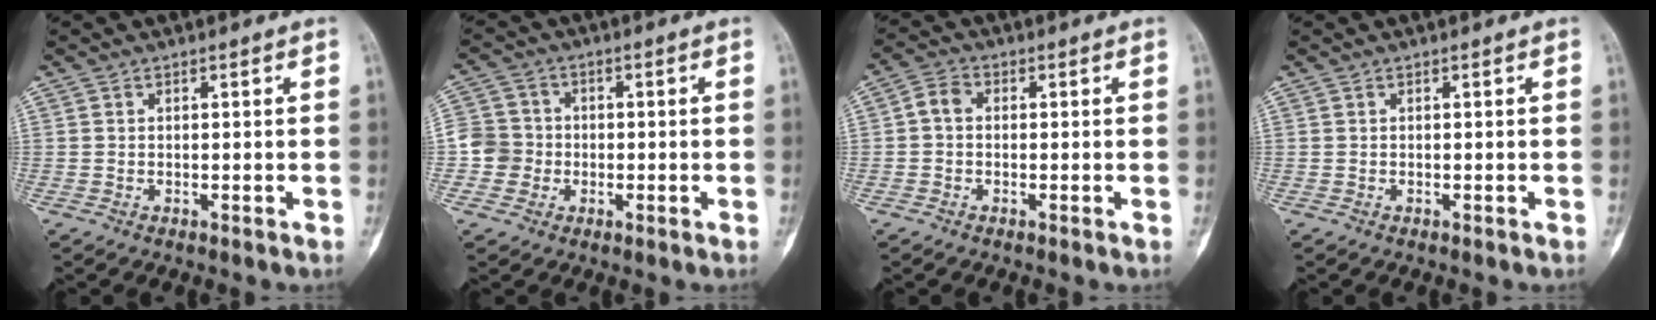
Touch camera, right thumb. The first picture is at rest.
{"total": 6.0, "force": [-1.1, 5.8, 1.0], "torque": [0.010, 0.015, -0.030]}
{"total": 3.4, "force": [-0.1, 2.6, 2.2], "torque": [-0.034, 0.010, -0.013]}
{"total": 0.0}